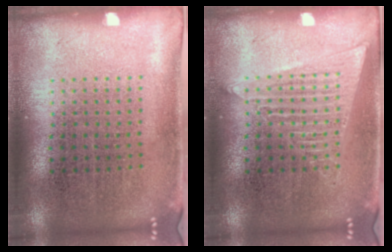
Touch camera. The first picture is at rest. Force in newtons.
{"total": 2.2, "press": 2.2, "slide": 0.2}